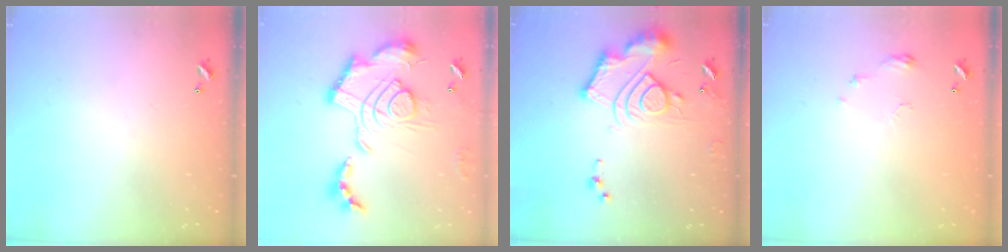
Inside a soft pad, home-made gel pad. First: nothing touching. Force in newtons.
{"total": 2.5, "press": 1.9, "slide": 1.7}
{"total": 14.1, "press": 14.1, "slide": 1.3}
{"total": 4.5, "press": 4.5, "slide": 0.6}